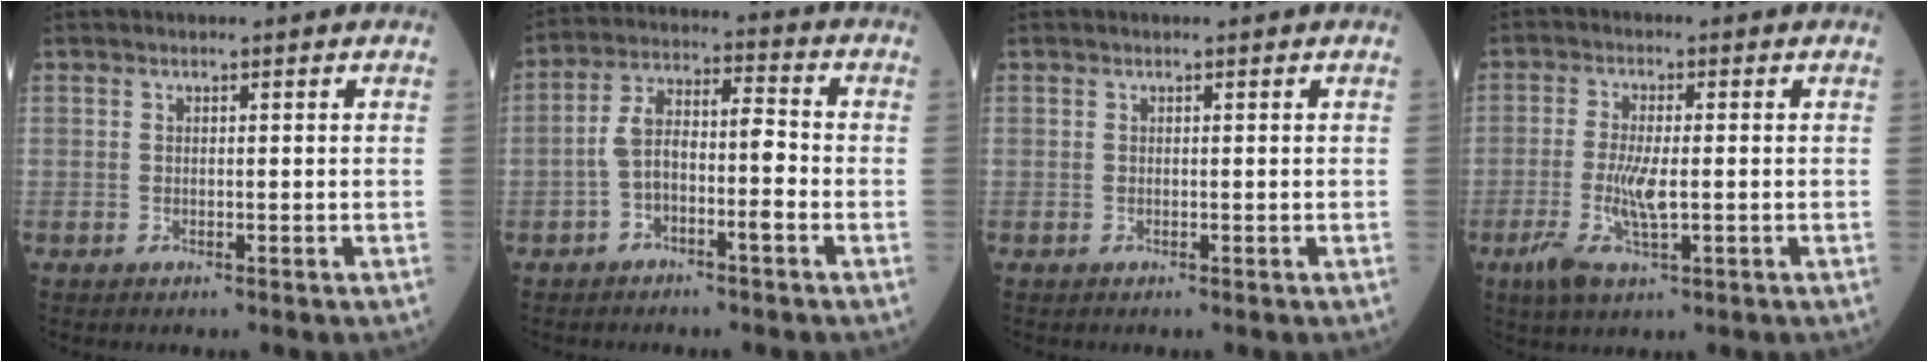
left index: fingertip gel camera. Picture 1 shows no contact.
{"total": 7.8, "force": [-2.6, 2.4, 6.9], "torque": [-0.134, 0.035, -0.047]}
{"total": 0.0}
{"total": 6.1, "force": [-1.6, 1.6, 5.7], "torque": [-0.126, -0.012, -0.027]}